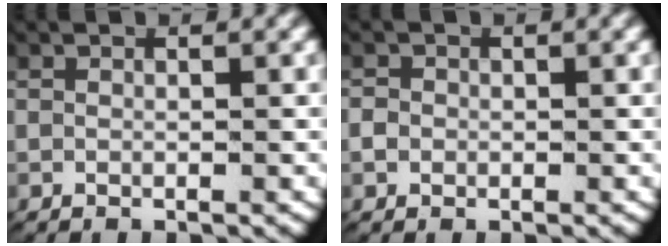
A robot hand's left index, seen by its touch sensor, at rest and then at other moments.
{"total": 1.5, "force": [-0.3, 1.5, 0.4], "torque": [-0.021, -0.007, -0.005]}